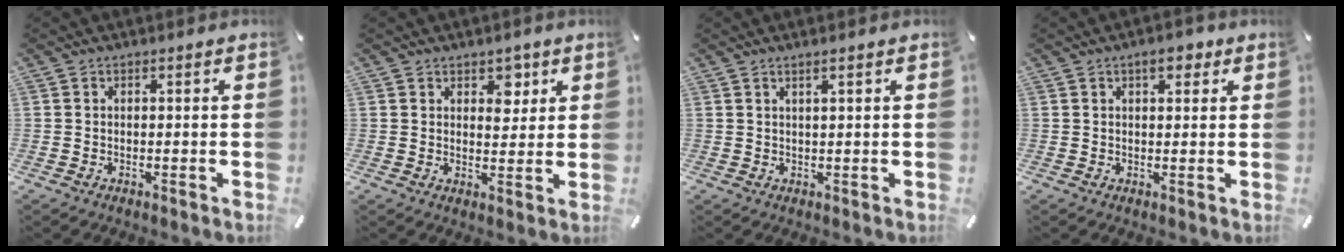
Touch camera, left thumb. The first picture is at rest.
{"total": 4.9, "force": [2.6, 3.4, 2.4], "torque": [-0.008, -0.012, 0.036]}
{"total": 1.6, "force": [1.0, -0.1, 1.2], "torque": [-0.024, -0.002, 0.017]}
{"total": 4.4, "force": [2.1, 2.1, 3.2], "torque": [-0.036, -0.005, 0.028]}